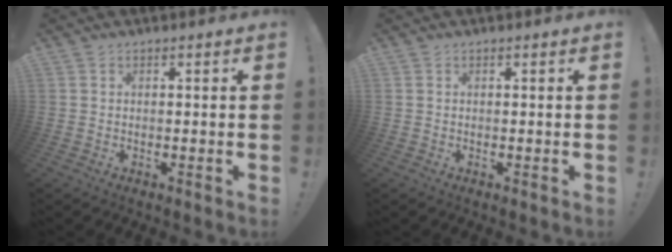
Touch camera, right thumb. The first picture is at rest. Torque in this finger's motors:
{"motor_torque": [-0.07, 0.07, 0.03, -0.04, 0.07]}